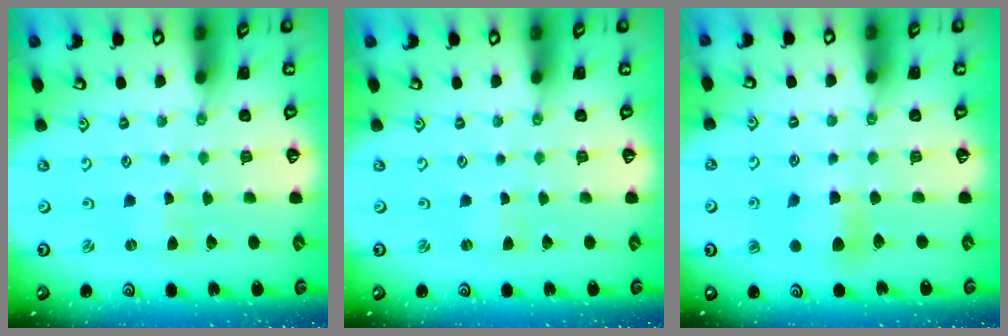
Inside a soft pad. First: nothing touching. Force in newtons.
{"total": 0.0}
{"total": 5.7, "press": 5.7, "slide": 0.6}